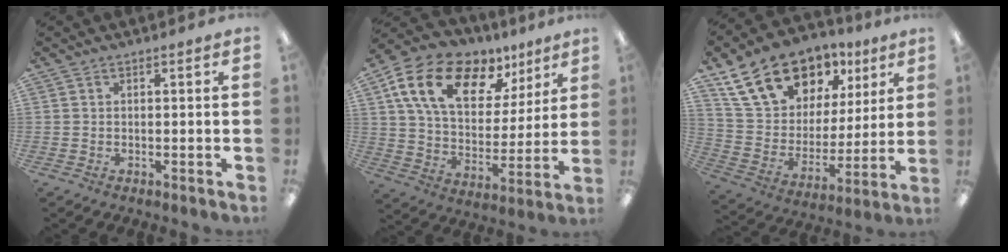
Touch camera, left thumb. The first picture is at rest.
{"total": 18.4, "force": [10.6, 10.5, 10.8], "torque": [-0.197, -0.046, 0.192]}
{"total": 20.4, "force": [13.2, 12.6, 9.0], "torque": [-0.163, -0.064, 0.249]}